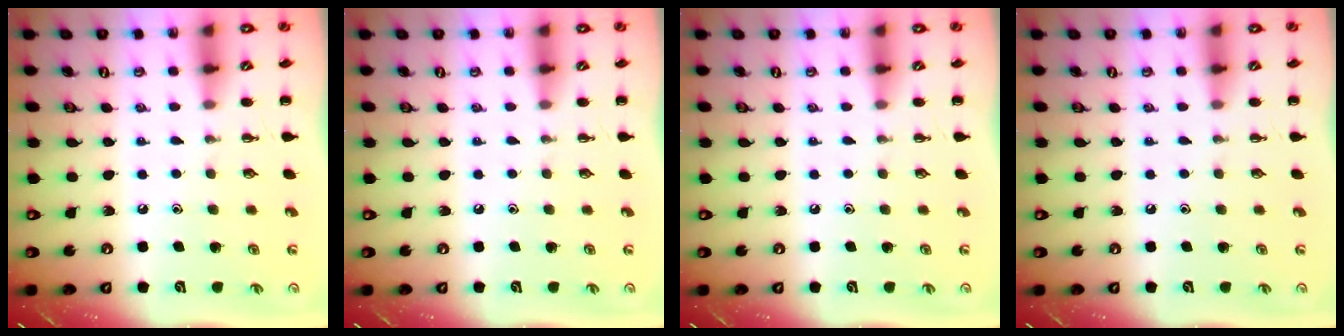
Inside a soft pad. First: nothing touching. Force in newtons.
{"total": 0.0}
{"total": 0.0}
{"total": 0.0}